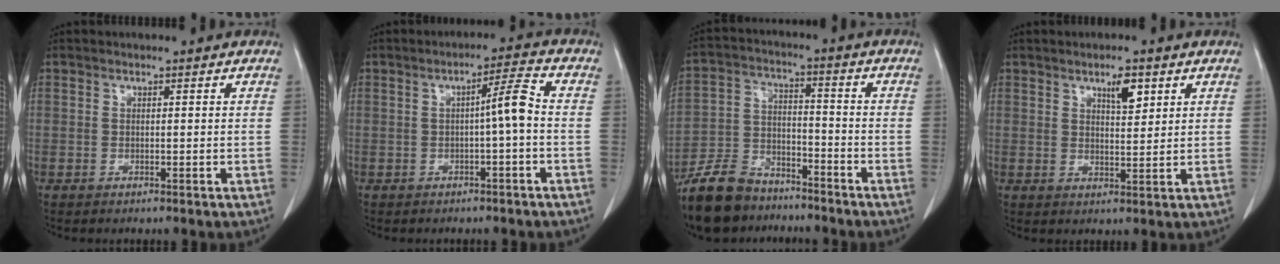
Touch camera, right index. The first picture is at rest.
{"total": 4.3, "force": [-0.5, -0.1, 4.2], "torque": [-0.064, 0.013, -0.008]}
{"total": 12.0, "force": [-10.0, 5.4, 4.0], "torque": [-0.091, 0.004, -0.178]}
{"total": 4.0, "force": [2.2, 1.2, 3.0], "torque": [-0.052, -0.003, 0.038]}